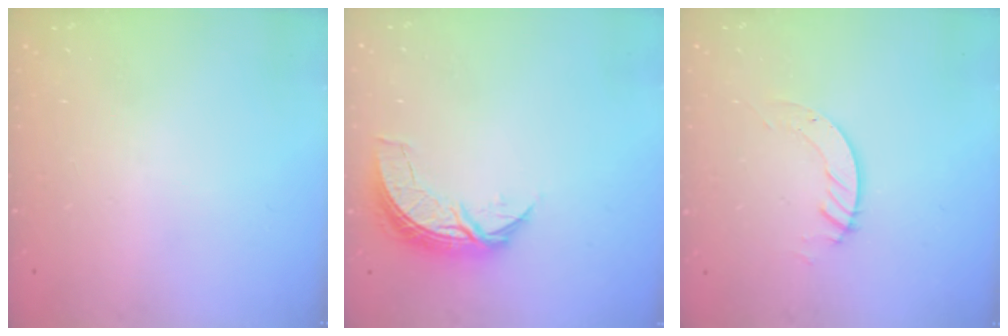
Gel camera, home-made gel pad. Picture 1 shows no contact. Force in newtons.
{"total": 7.3, "press": 7.3, "slide": 0.5}
{"total": 3.8, "press": 3.8, "slide": 0.4}